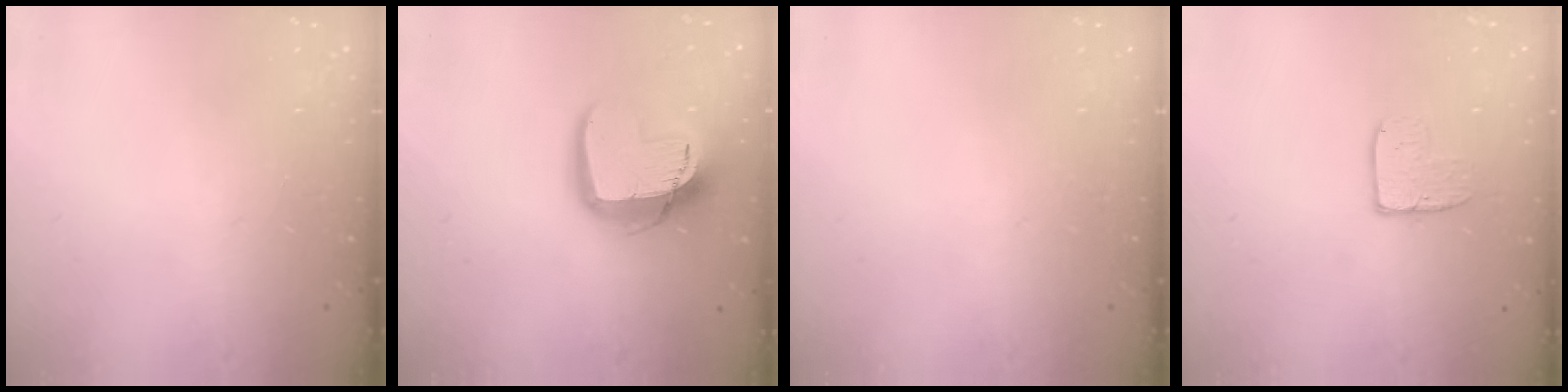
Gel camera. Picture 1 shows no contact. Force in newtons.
{"total": 15.3, "press": 15.2, "slide": 1.2}
{"total": 0.0}
{"total": 7.9, "press": 7.9, "slide": 0.6}